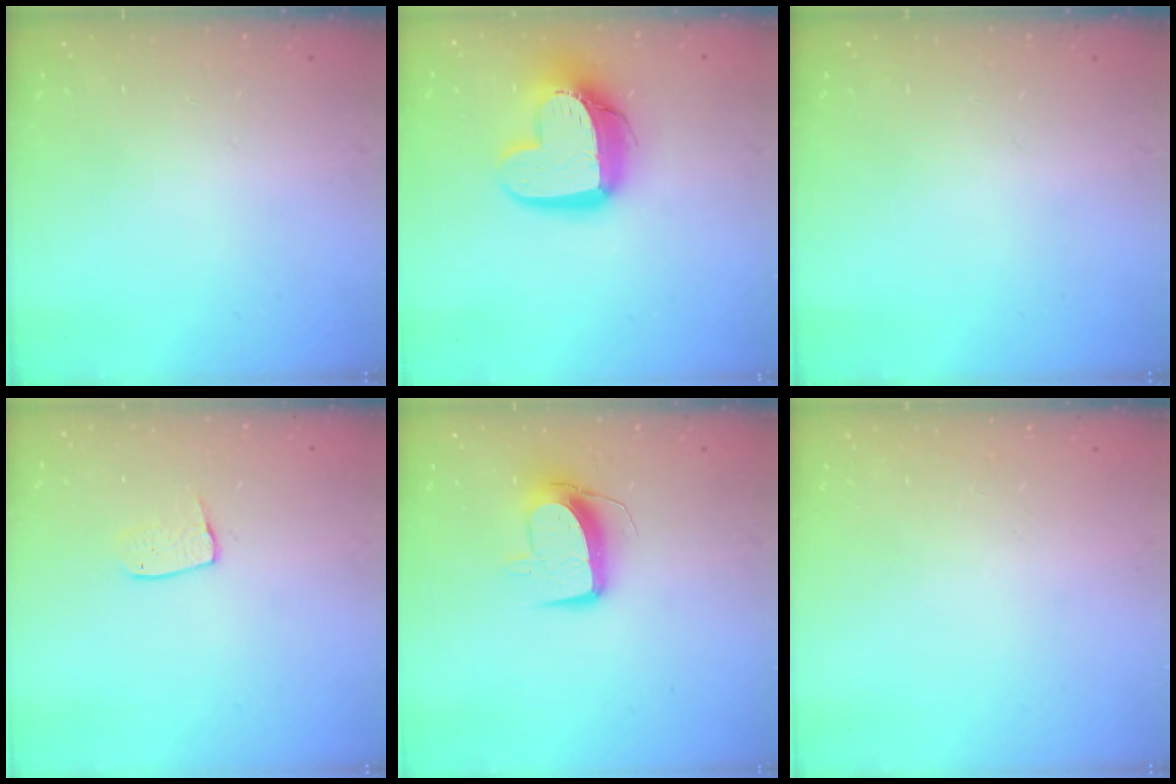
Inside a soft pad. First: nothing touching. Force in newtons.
{"total": 14.9, "press": 14.8, "slide": 1.4}
{"total": 0.0}
{"total": 6.1, "press": 6.1, "slide": 0.3}
{"total": 10.3, "press": 10.3, "slide": 0.5}
{"total": 0.0}